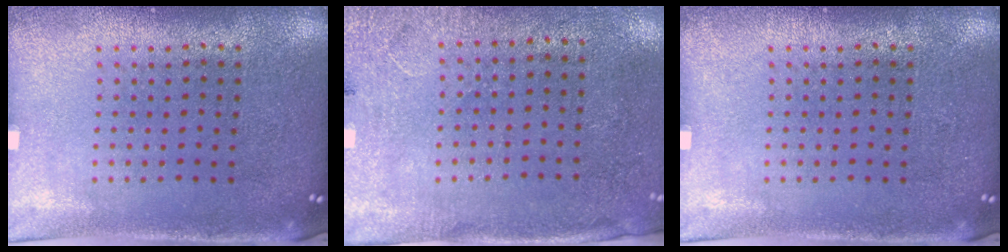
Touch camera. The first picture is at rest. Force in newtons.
{"total": 2.6, "press": 2.2, "slide": 1.5}
{"total": 0.0}